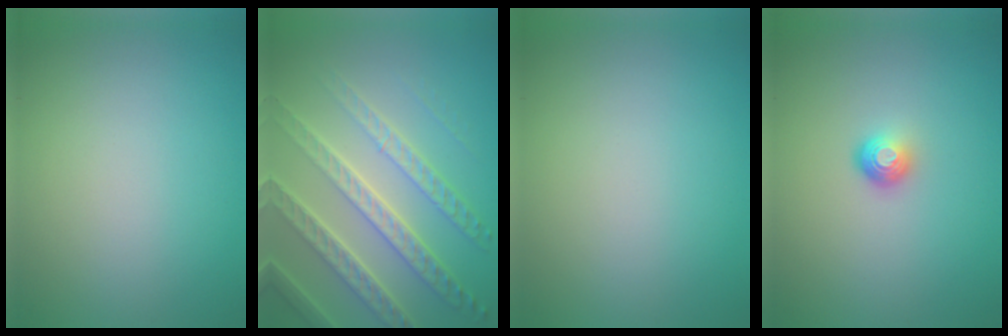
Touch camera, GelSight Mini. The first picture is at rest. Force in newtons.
{"total": 7.9, "press": 5.4, "slide": 5.7}
{"total": 0.0}
{"total": 1.8, "press": 1.2, "slide": 1.4}